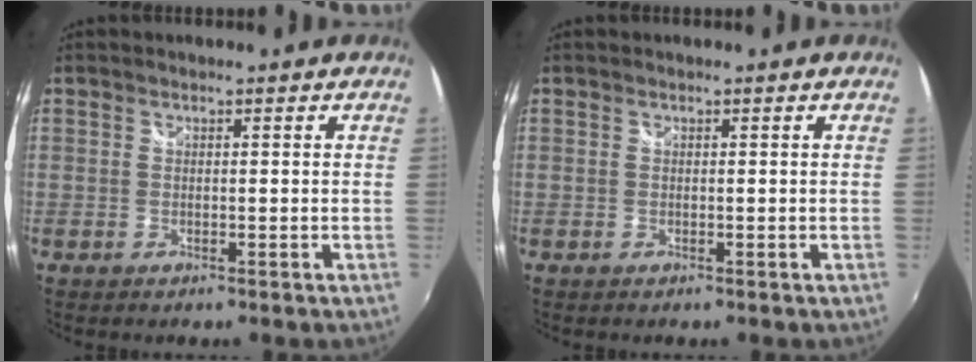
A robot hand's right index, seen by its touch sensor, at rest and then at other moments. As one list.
[{"total": 0.0}]